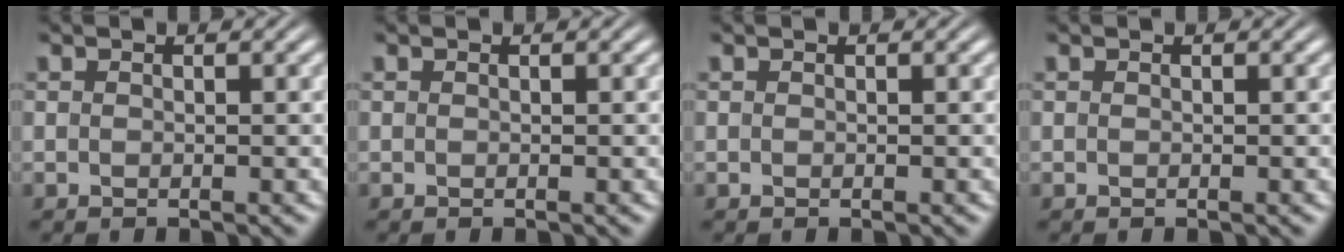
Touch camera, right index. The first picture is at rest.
{"total": 0.0}
{"total": 0.0}
{"total": 0.0}